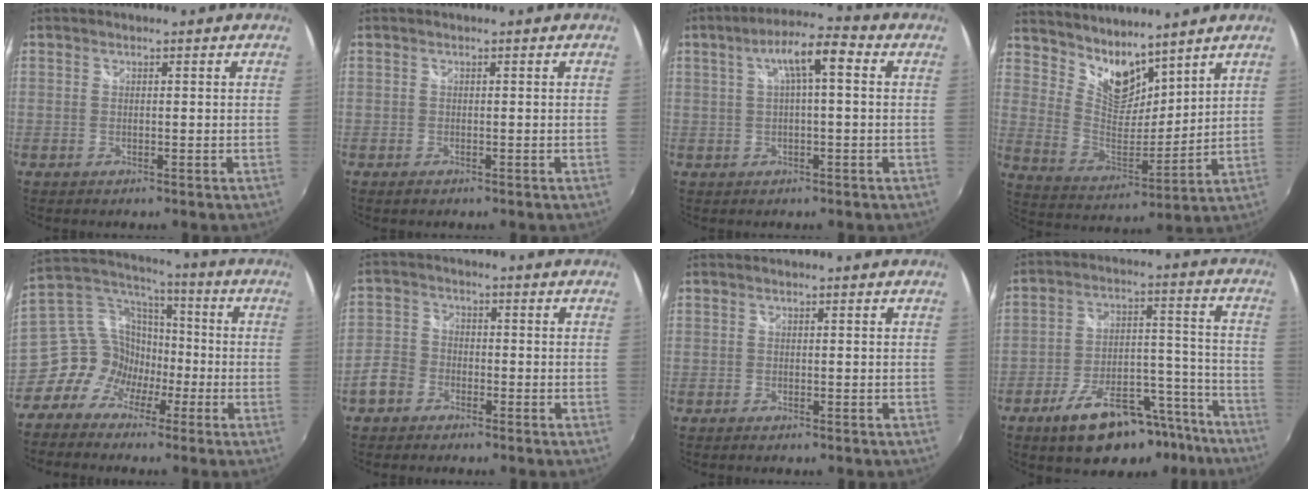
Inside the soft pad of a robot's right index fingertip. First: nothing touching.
{"total": 0.7, "force": [-0.5, 0.5, 0.2], "torque": [-0.005, -0.004, -0.011]}
{"total": 7.5, "force": [1.7, 1.6, 7.2], "torque": [-0.123, 0.024, 0.031]}
{"total": 10.9, "force": [9.1, 4.3, 4.1], "torque": [-0.078, -0.007, 0.178]}
{"total": 10.4, "force": [-5.4, 8.3, 3.2], "torque": [-0.065, 0.032, -0.113]}
{"total": 5.2, "force": [-3.1, 3.9, 1.5], "torque": [-0.037, 0.013, -0.064]}
{"total": 0.7, "force": [-0.6, 0.3, 0.2], "torque": [-0.007, -0.004, -0.012]}
{"total": 18.9, "force": [-13.7, 7.7, 10.5], "torque": [-0.168, 0.024, -0.188]}